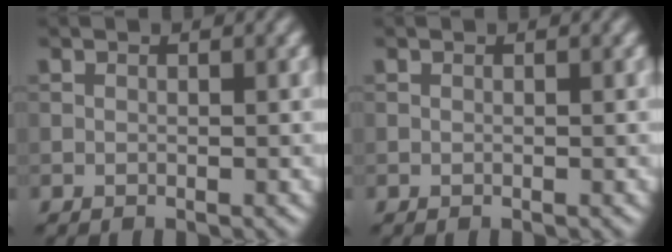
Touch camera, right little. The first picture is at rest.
{"total": 0.0}